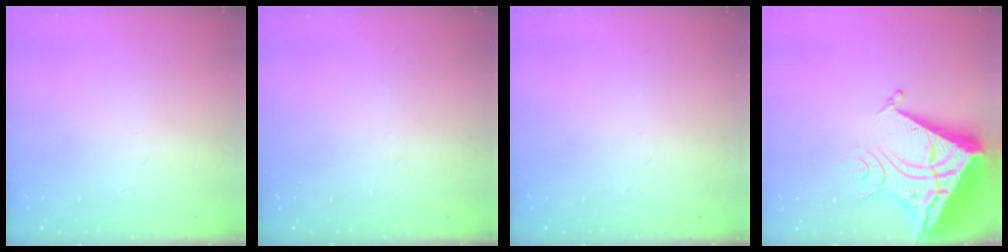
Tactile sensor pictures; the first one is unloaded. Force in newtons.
{"total": 0.0}
{"total": 0.0}
{"total": 12.7, "press": 12.6, "slide": 1.2}